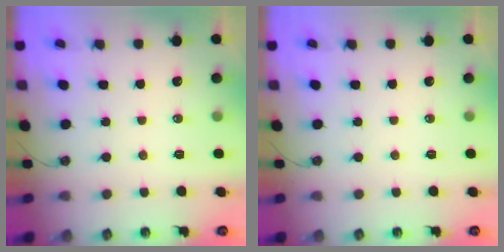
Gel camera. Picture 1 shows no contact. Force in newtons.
{"total": 0.0}